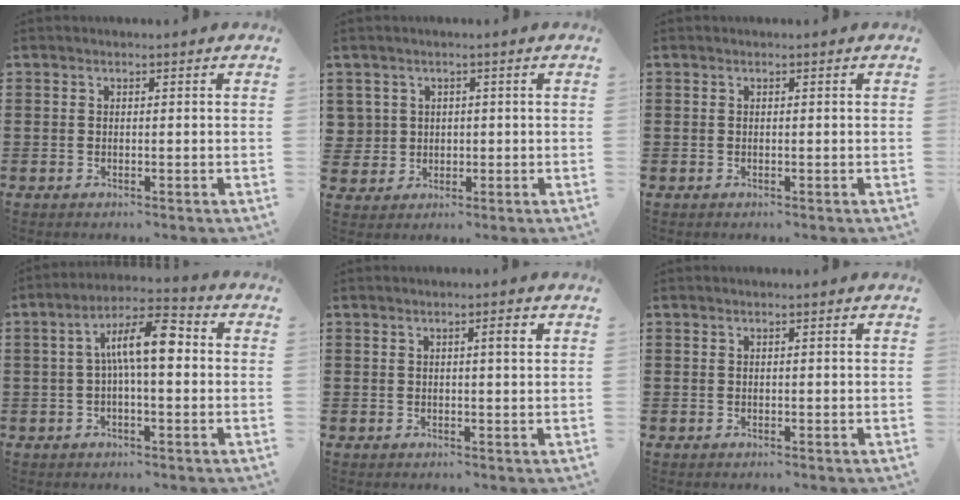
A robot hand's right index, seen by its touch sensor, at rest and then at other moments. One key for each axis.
{"total": 2.8, "fx": 0.5, "fy": 2.7, "fz": 0.1, "tx": -0.016, "ty": 0.011, "tz": 0.008}
{"total": 0.0}
{"total": 9.7, "fx": 0.9, "fy": 3.0, "fz": 9.1, "tx": -0.178, "ty": 0.014, "tz": 0.012}
{"total": 2.1, "fx": 0.7, "fy": 0.2, "fz": 2.0, "tx": -0.030, "ty": 0.001, "tz": 0.008}
{"total": 0.0}